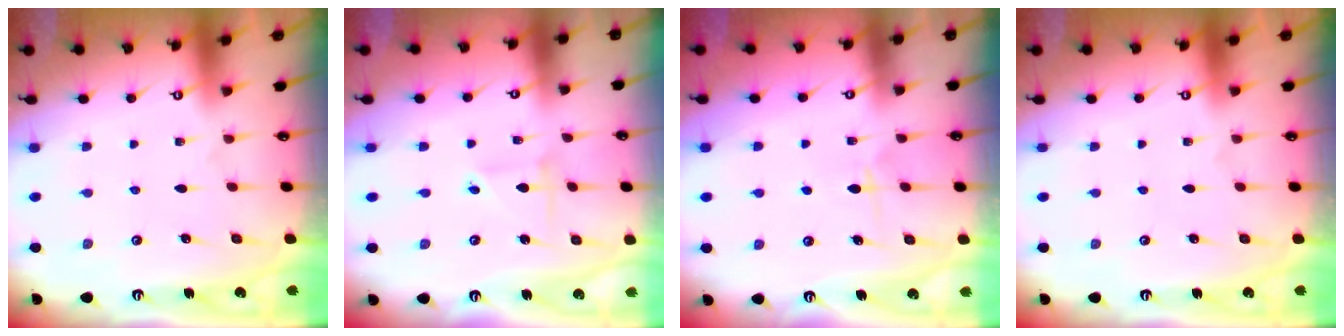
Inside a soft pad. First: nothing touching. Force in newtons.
{"total": 2.6, "press": 2.5, "slide": 0.3}
{"total": 4.8, "press": 4.7, "slide": 0.7}
{"total": 0.0}